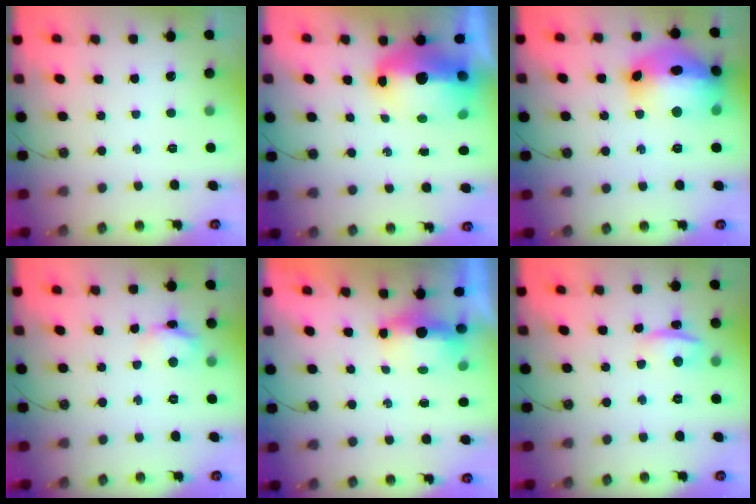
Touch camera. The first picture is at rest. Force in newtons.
{"total": 16.0, "press": 15.9, "slide": 1.8}
{"total": 21.2, "press": 21.1, "slide": 2.0}
{"total": 7.1, "press": 7.1, "slide": 0.5}
{"total": 5.8, "press": 5.2, "slide": 2.5}
{"total": 3.4, "press": 2.7, "slide": 2.1}